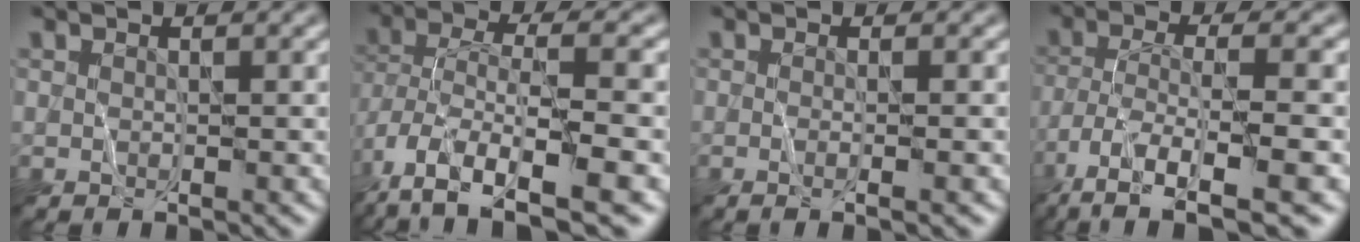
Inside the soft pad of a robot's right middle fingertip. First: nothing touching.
{"total": 10.5, "force": [-4.9, 4.4, 8.2], "torque": [-0.163, -0.006, -0.079]}
{"total": 2.5, "force": [0.1, 1.1, 2.2], "torque": [-0.012, 0.003, -0.020]}
{"total": 9.6, "force": [-5.6, 2.6, 7.4], "torque": [-0.133, -0.001, -0.096]}